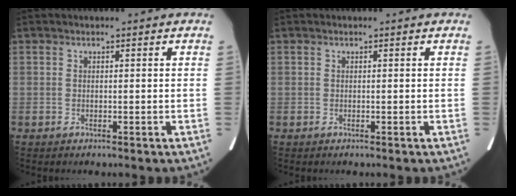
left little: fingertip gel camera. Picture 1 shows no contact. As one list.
[{"total": 0.0}]